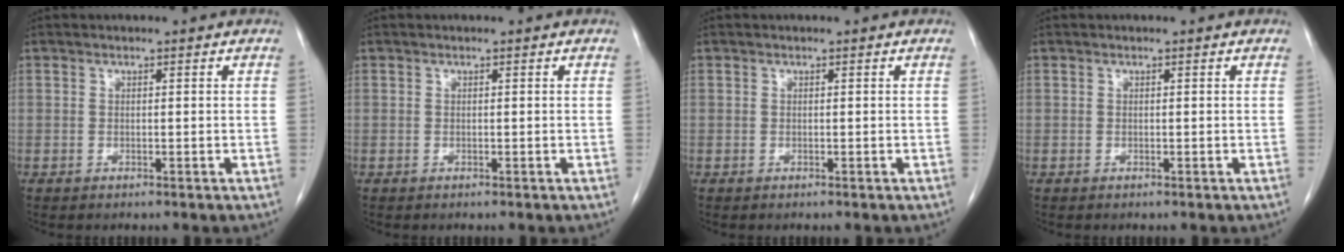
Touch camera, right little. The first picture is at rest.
{"total": 0.0}
{"total": 0.0}
{"total": 0.0}